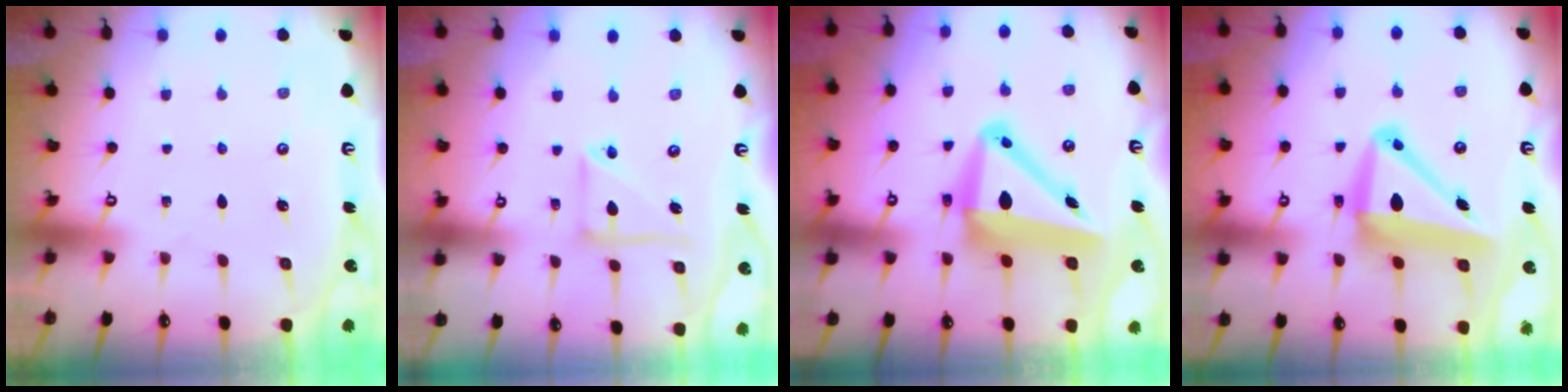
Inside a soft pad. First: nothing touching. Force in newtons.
{"total": 11.3, "press": 11.2, "slide": 1.6}
{"total": 14.0, "press": 13.6, "slide": 3.3}
{"total": 12.7, "press": 12.1, "slide": 3.8}